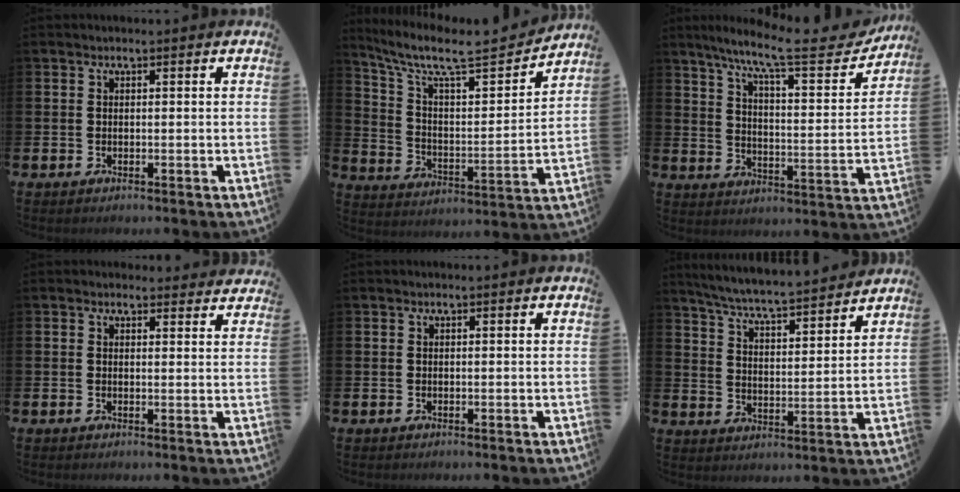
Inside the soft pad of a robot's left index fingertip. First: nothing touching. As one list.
[{"total": 8.9, "force": [7.6, 2.0, 4.1], "torque": [-0.111, -0.057, 0.125]}, {"total": 10.8, "force": [9.0, 1.4, 5.9], "torque": [-0.127, -0.055, 0.143]}, {"total": 1.8, "force": [1.7, 0.5, -0.1], "torque": [0.008, -0.006, 0.028]}, {"total": 0.0}, {"total": 6.2, "force": [6.0, -0.1, 1.6], "torque": [-0.059, -0.048, 0.102]}]